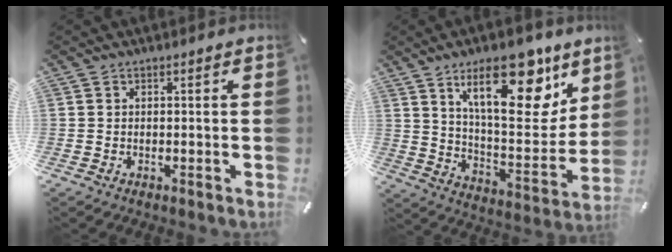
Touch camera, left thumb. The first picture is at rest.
{"total": 23.7, "force": [13.6, 9.9, 16.6], "torque": [-0.239, -0.076, 0.220]}